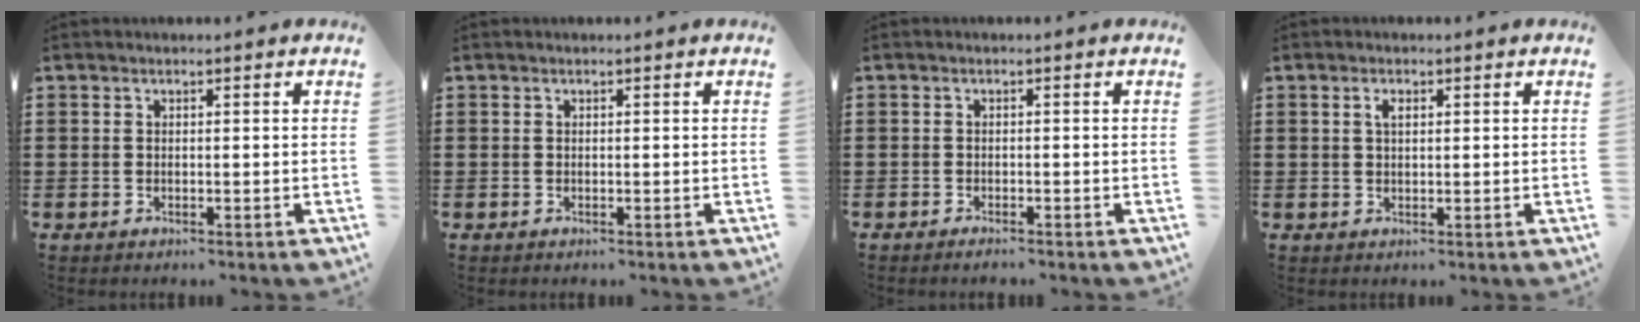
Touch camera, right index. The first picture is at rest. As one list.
[{"total": 0.0}, {"total": 0.9, "force": [-0.9, 0.1, 0.2], "torque": [-0.006, -0.001, -0.017]}, {"total": 1.7, "force": [0.5, 0.8, 1.4], "torque": [-0.030, 0.006, 0.008]}]